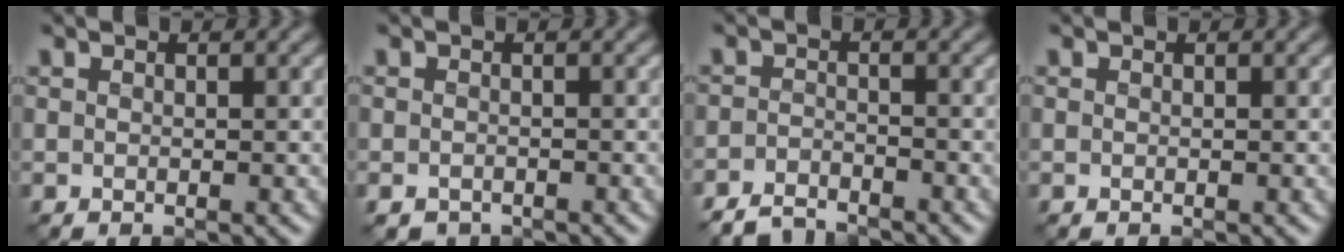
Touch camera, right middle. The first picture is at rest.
{"total": 1.4, "force": [-1.2, 0.7, 0.2], "torque": [-0.003, -0.009, -0.026]}
{"total": 3.0, "force": [-3.0, 0.6, 0.4], "torque": [-0.006, 0.000, -0.063]}
{"total": 0.0}